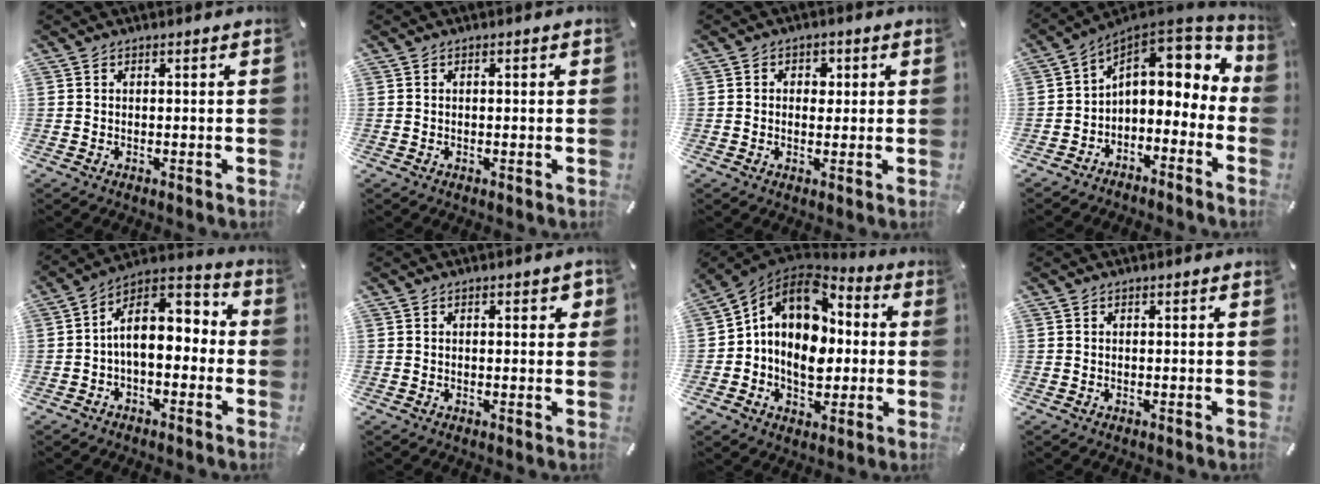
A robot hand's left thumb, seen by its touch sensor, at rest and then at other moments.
{"total": 0.8, "force": [-0.1, 0.2, 0.7], "torque": [-0.014, 0.000, -0.003]}
{"total": 3.0, "force": [0.0, 2.6, 1.5], "torque": [-0.009, -0.001, -0.010]}
{"total": 11.6, "force": [3.2, 7.8, 7.9], "torque": [-0.114, -0.021, 0.058]}
{"total": 10.1, "force": [0.0, 7.1, 7.2], "torque": [-0.120, -0.006, -0.001]}
{"total": 2.3, "force": [0.5, 0.9, 2.0], "torque": [-0.025, 0.000, 0.003]}
{"total": 13.8, "force": [0.8, 11.1, 8.2], "torque": [-0.141, -0.004, 0.016]}
{"total": 0.0}